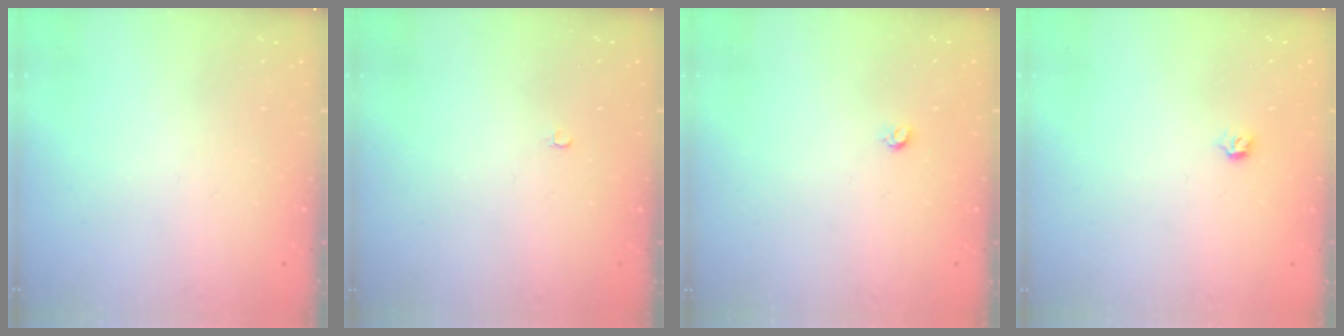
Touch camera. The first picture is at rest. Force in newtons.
{"total": 2.1, "press": 2.1, "slide": 0.2}
{"total": 3.2, "press": 3.2, "slide": 0.3}
{"total": 2.8, "press": 2.7, "slide": 0.8}